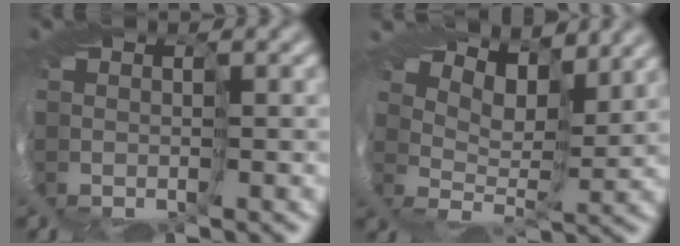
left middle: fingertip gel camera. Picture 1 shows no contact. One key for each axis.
{"total": 6.2, "fx": 6.0, "fy": 0.0, "fz": 1.3, "tx": -0.020, "ty": 0.012, "tz": 0.054}